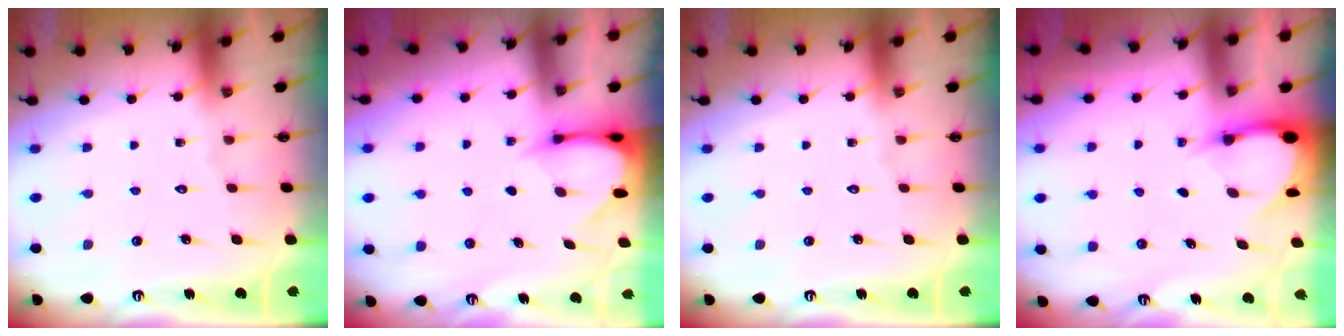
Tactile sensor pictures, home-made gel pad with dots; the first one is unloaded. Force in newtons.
{"total": 3.5, "press": 3.5, "slide": 0.2}
{"total": 0.0}
{"total": 3.8, "press": 3.7, "slide": 0.5}